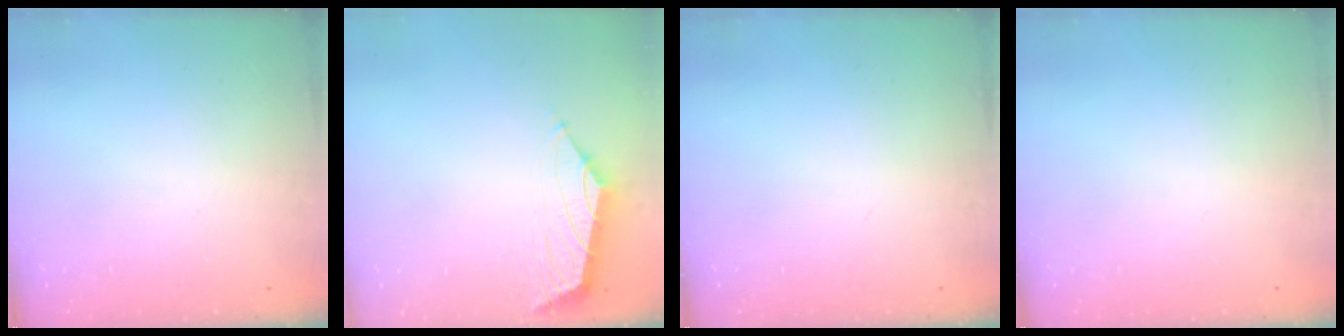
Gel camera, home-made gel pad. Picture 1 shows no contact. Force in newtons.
{"total": 2.5, "press": 2.4, "slide": 0.6}
{"total": 0.0}
{"total": 0.0}